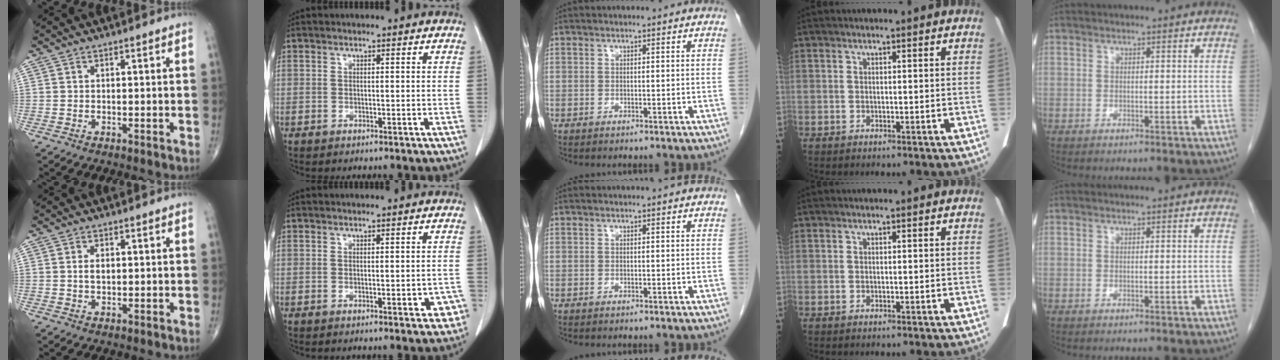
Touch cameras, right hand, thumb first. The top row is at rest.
{"thumb": {"total": 2.6, "force": [0.5, 1.5, 2.0], "torque": [-0.031, -0.001, 0.010]}, "index": {"total": 3.4, "force": [-1.1, 1.2, 3.0], "torque": [-0.031, 0.004, -0.009]}}